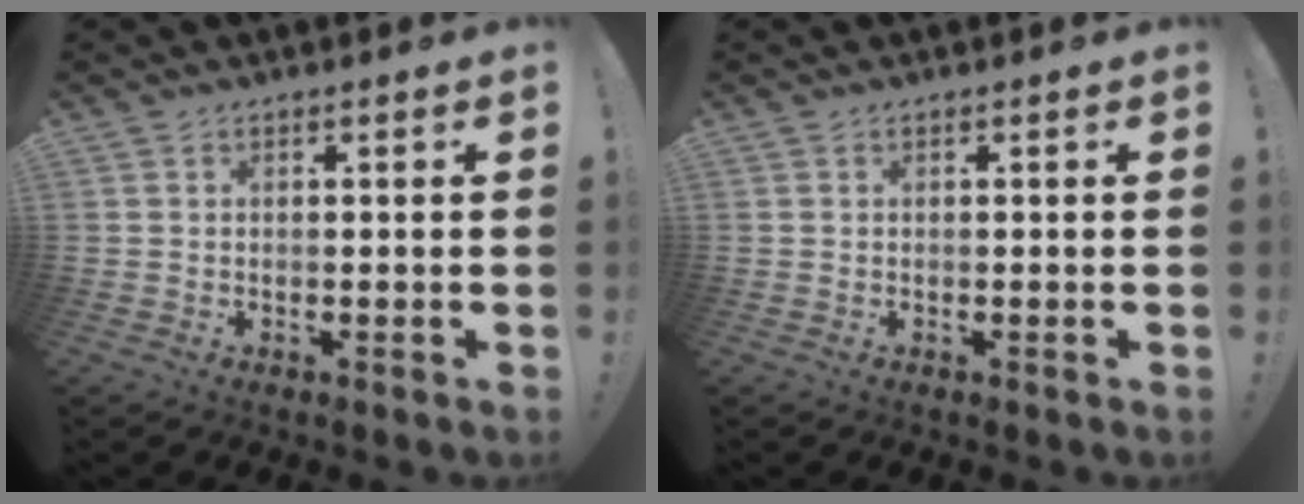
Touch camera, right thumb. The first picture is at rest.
{"total": 0.0}